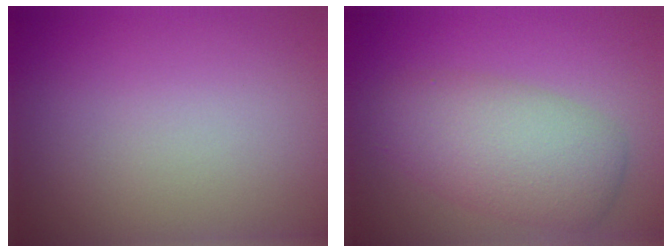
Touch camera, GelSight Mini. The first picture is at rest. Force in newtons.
{"total": 5.8, "press": 5.7, "slide": 0.3}